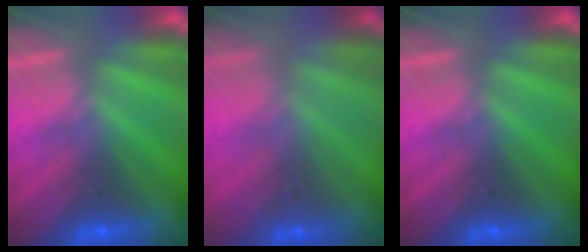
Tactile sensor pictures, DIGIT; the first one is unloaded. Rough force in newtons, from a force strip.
{"total": 1.6}
{"total": 0.0}